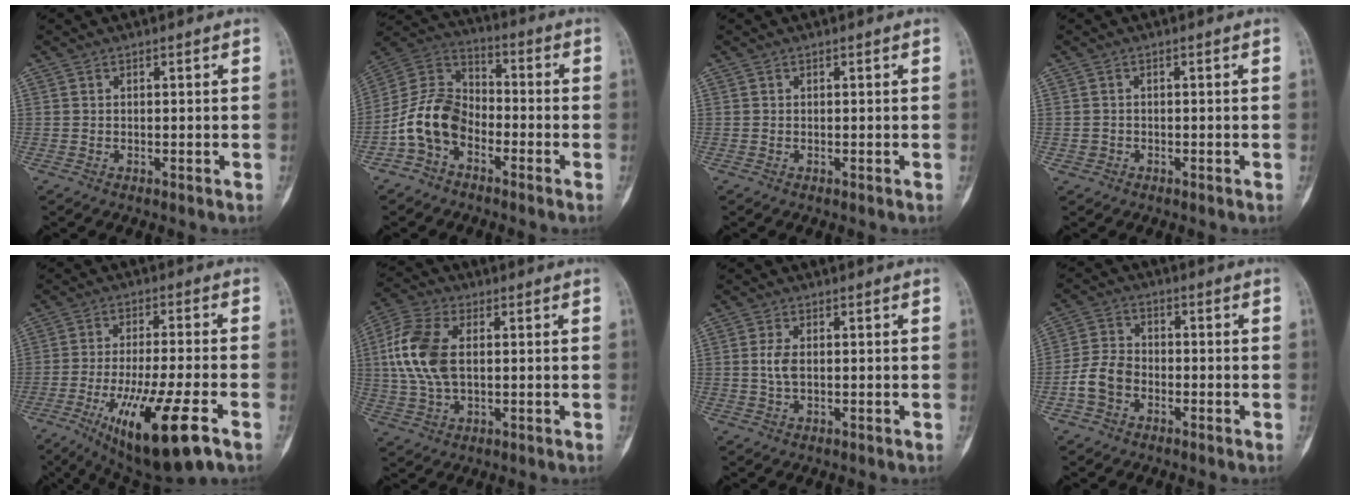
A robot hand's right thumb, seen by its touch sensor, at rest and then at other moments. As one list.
[{"total": 11.6, "force": [-4.7, 8.0, 6.9], "torque": [-0.125, 0.057, -0.104]}, {"total": 0.0}, {"total": 1.0, "force": [-0.3, 0.9, 0.0], "torque": [0.002, 0.006, -0.005]}, {"total": 17.1, "force": [-7.8, 3.4, 14.9], "torque": [-0.277, -0.004, -0.120]}, {"total": 12.3, "force": [1.6, 7.1, 10.0], "torque": [-0.221, 0.010, 0.028]}, {"total": 3.0, "force": [0.2, 1.5, 2.6], "torque": [-0.058, 0.002, 0.001]}, {"total": 6.7, "force": [-2.5, 4.9, 3.8], "torque": [-0.069, 0.024, -0.054]}]